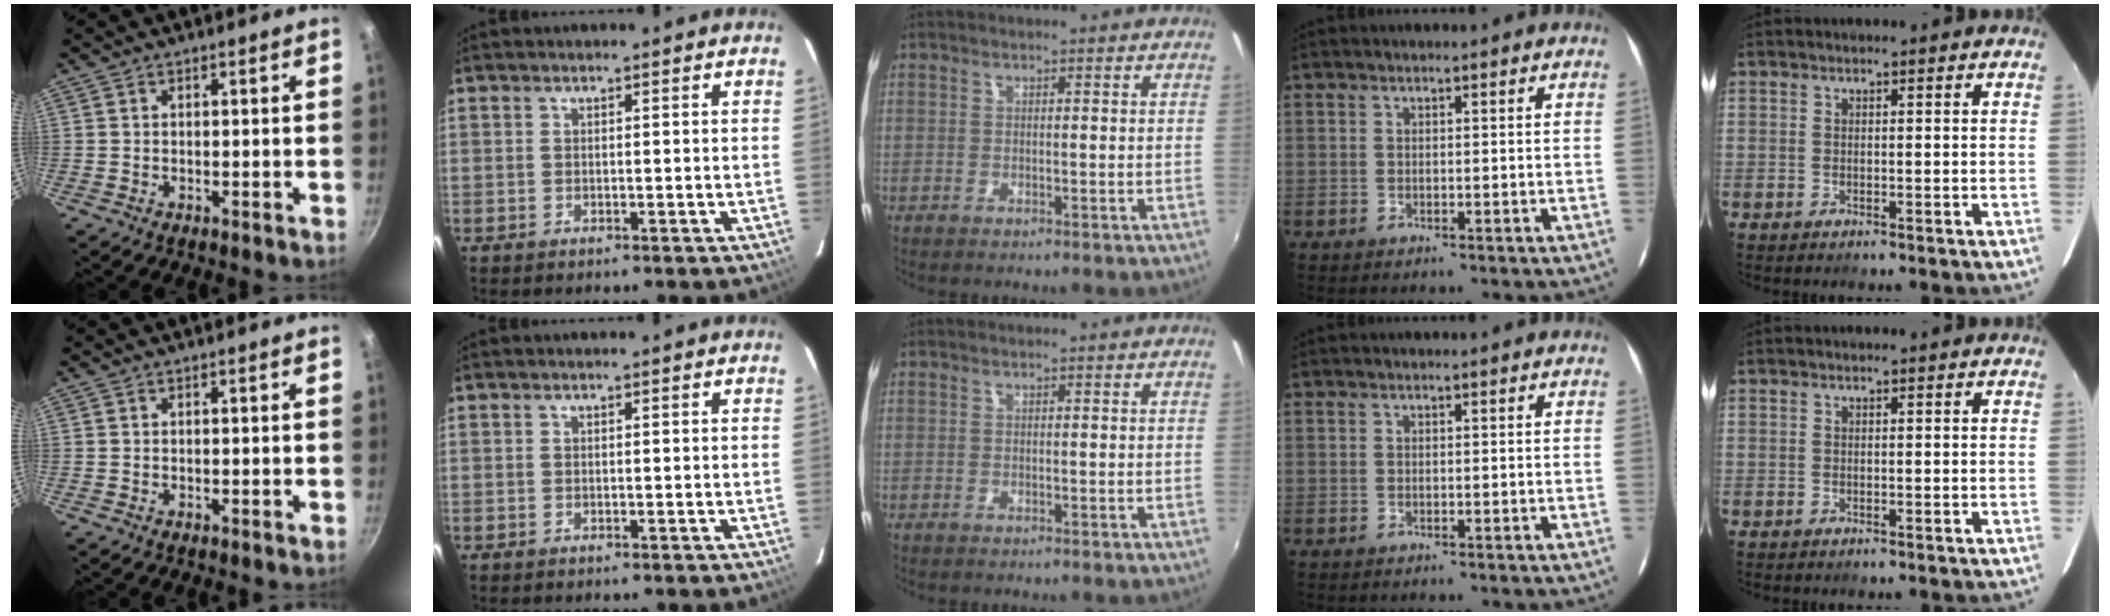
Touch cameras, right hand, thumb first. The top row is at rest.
{}